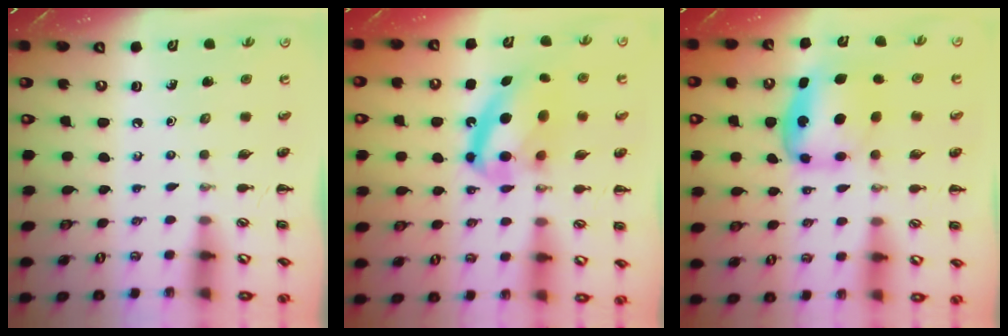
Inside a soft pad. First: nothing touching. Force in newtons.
{"total": 16.0, "press": 15.5, "slide": 3.9}
{"total": 6.0, "press": 5.9, "slide": 1.5}